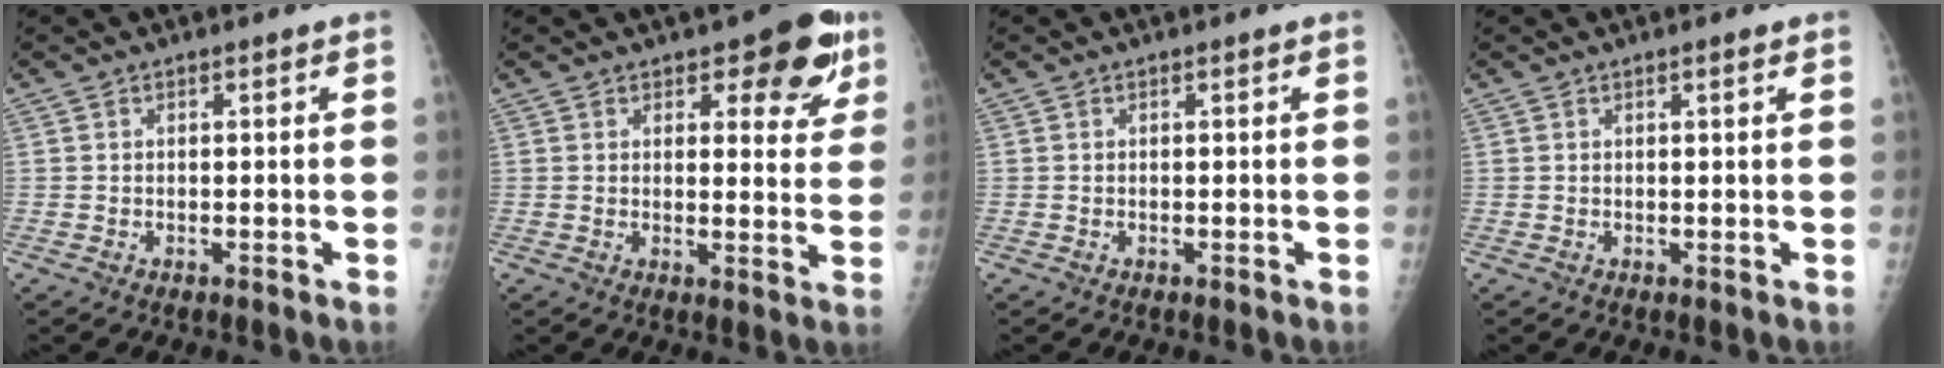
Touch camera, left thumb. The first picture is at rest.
{"total": 9.4, "force": [5.4, 4.4, 6.4], "torque": [-0.036, -0.022, 0.065]}
{"total": 0.0}
{"total": 0.8, "force": [0.5, 0.0, 0.7], "torque": [-0.010, 0.000, 0.007]}